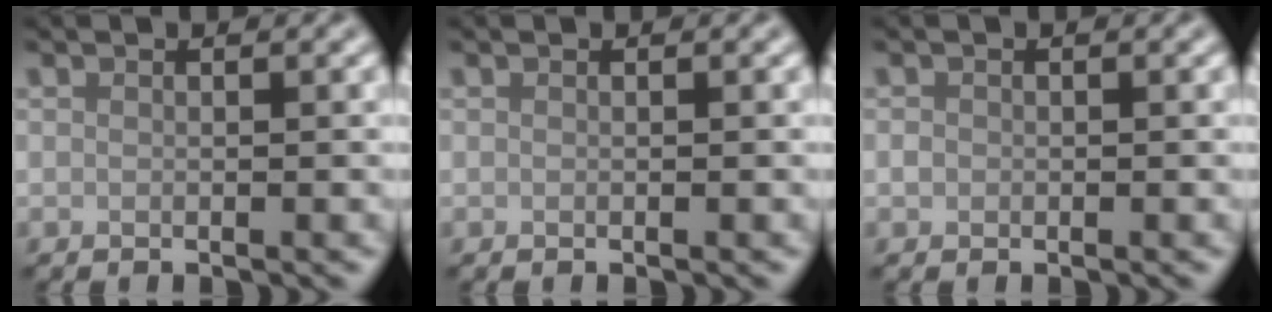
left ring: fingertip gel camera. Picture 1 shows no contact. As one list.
[{"total": 0.0}, {"total": 0.6, "force": [-0.2, 0.6, 0.1], "torque": [0.000, -0.004, -0.005]}]